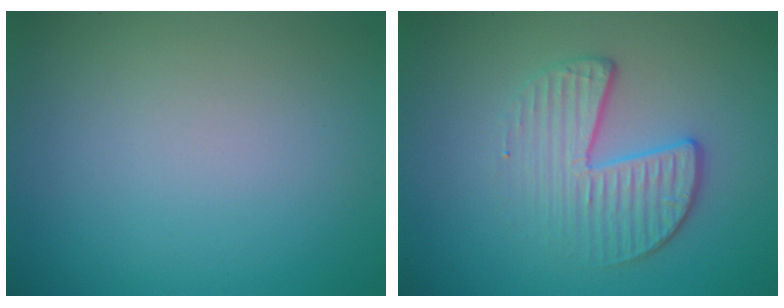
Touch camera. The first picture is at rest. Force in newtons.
{"total": 3.9, "press": 3.0, "slide": 2.6}